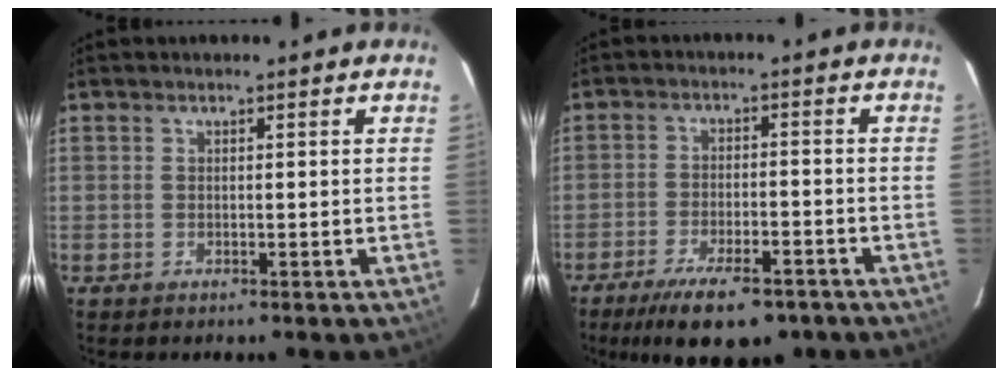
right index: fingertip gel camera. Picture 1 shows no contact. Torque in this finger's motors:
{"motor_torque": [0.94, -1.19, 0.52, 0.12]}